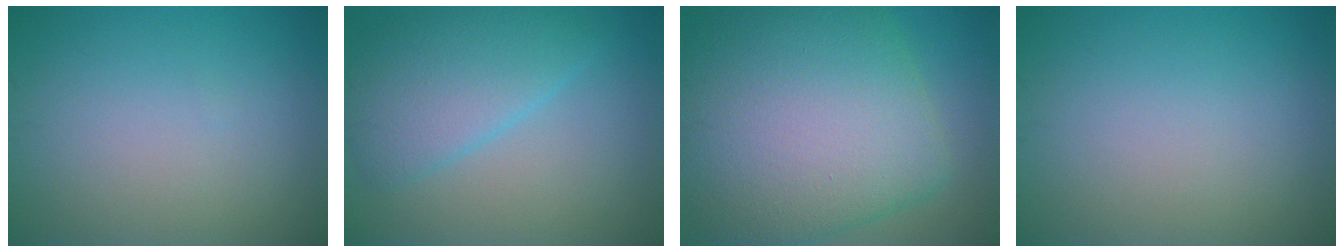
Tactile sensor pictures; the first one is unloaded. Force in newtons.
{"total": 5.2, "press": 5.2, "slide": 0.1}
{"total": 13.7, "press": 13.7, "slide": 0.5}
{"total": 0.0}